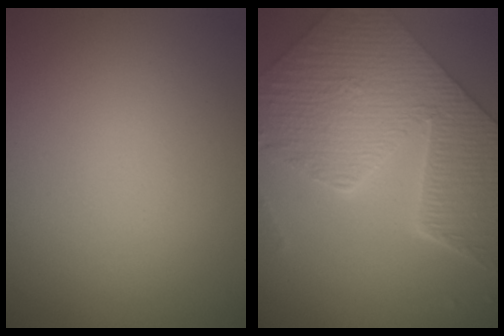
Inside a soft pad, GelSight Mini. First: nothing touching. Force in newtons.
{"total": 9.3, "press": 6.8, "slide": 6.3}